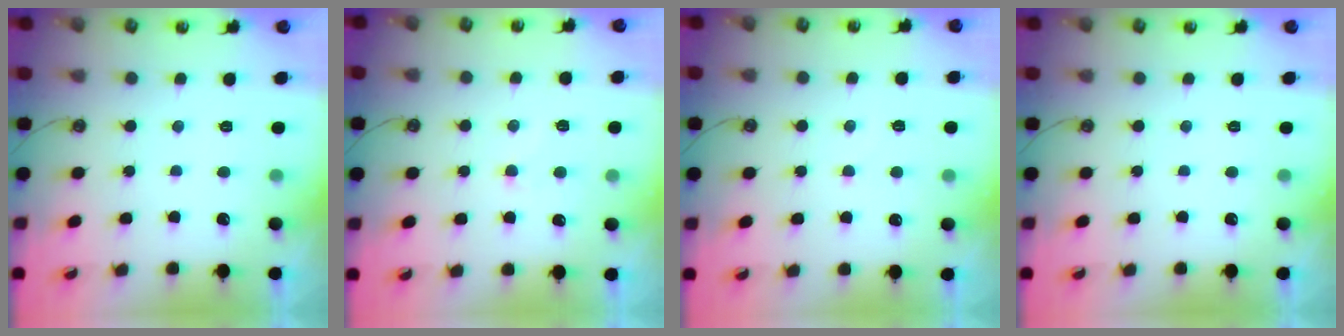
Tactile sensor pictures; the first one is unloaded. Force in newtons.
{"total": 1.2, "press": 1.1, "slide": 0.6}
{"total": 2.5, "press": 2.3, "slide": 0.8}
{"total": 0.0}